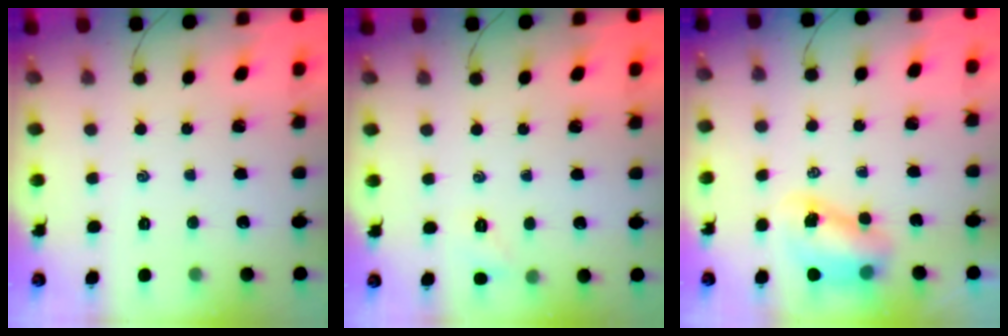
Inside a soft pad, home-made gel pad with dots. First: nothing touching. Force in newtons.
{"total": 4.9, "press": 4.7, "slide": 1.5}
{"total": 7.3, "press": 7.2, "slide": 1.3}